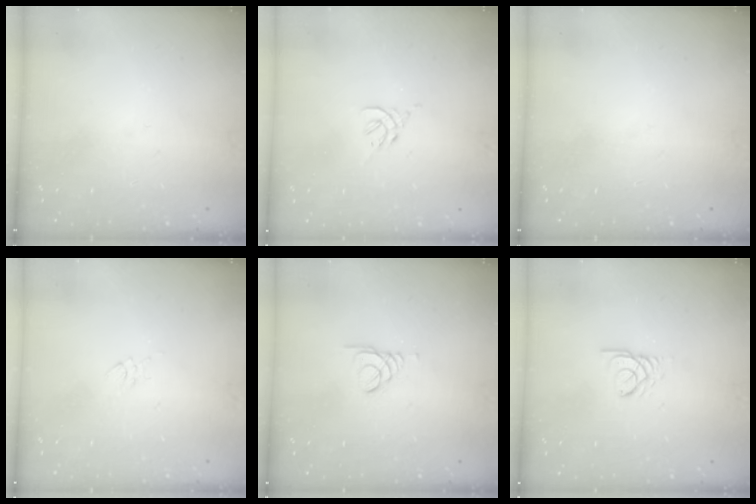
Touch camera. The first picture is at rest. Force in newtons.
{"total": 2.3, "press": 2.2, "slide": 0.5}
{"total": 0.0}
{"total": 2.7, "press": 2.7, "slide": 0.5}
{"total": 1.0, "press": 1.0, "slide": 0.1}
{"total": 2.4, "press": 2.4, "slide": 0.1}